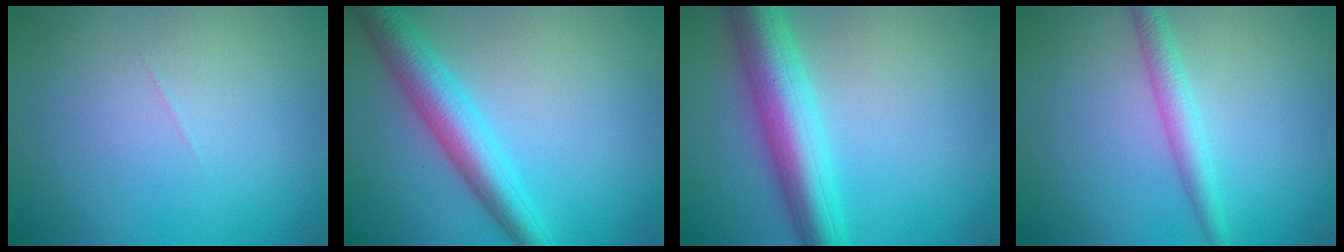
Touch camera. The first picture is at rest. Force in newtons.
{"total": 5.6, "press": 5.6, "slide": 0.0}
{"total": 7.5, "press": 7.5, "slide": 0.2}
{"total": 2.6, "press": 2.6, "slide": 0.0}